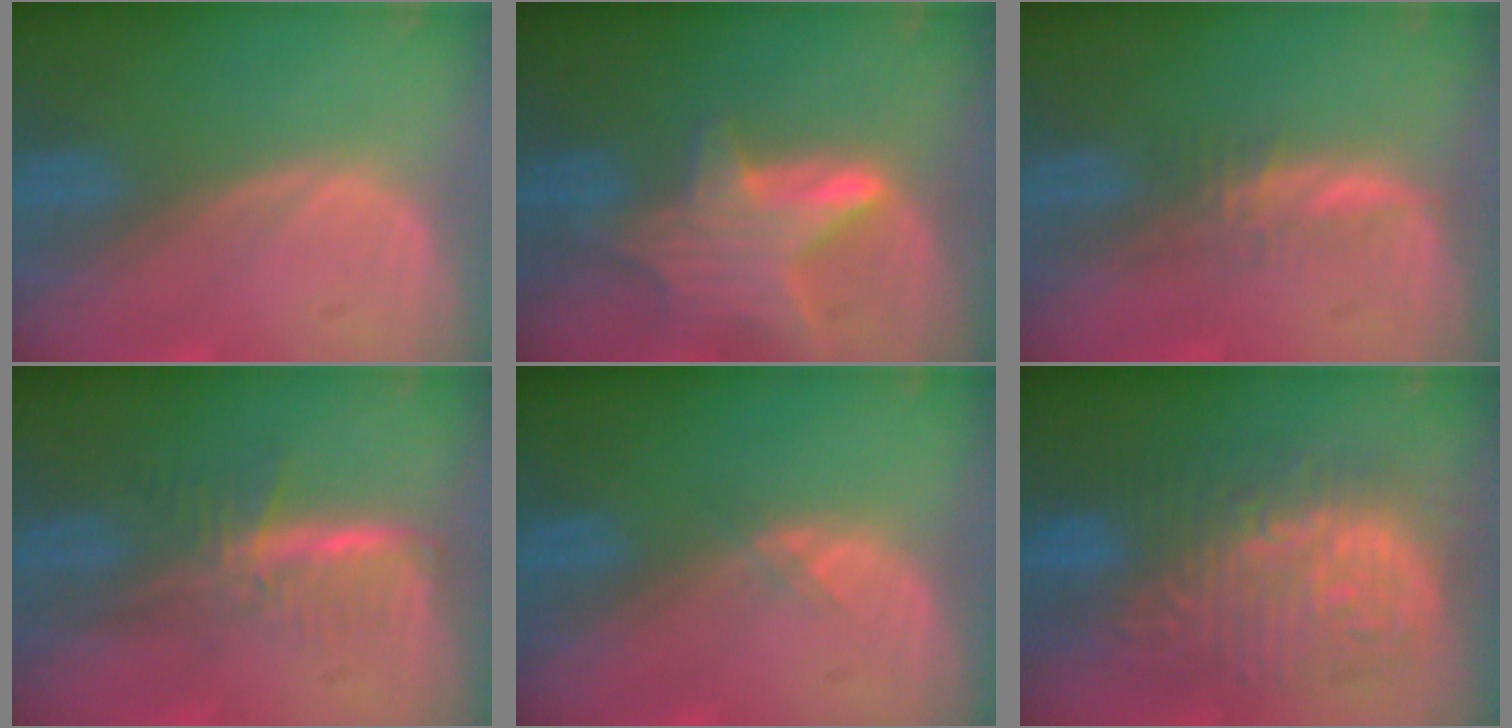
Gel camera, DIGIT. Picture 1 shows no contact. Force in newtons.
{"total": 7.5, "press": 7.0, "slide": 2.9}
{"total": 2.3, "press": 2.2, "slide": 0.6}
{"total": 6.0, "press": 5.2, "slide": 3.0}
{"total": 0.6, "press": 0.6, "slide": 0.1}
{"total": 13.3, "press": 13.3, "slide": 1.2}